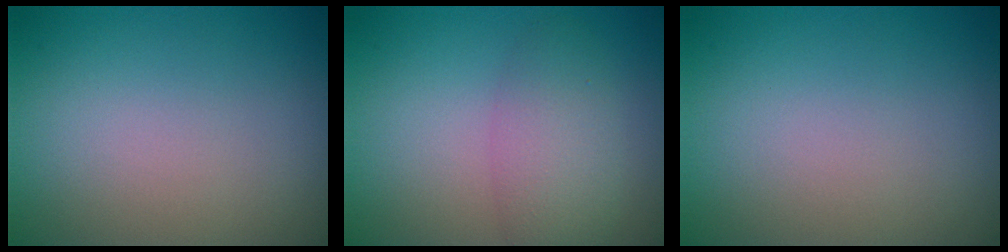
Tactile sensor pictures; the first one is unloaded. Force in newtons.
{"total": 2.4, "press": 2.4, "slide": 0.2}
{"total": 0.0}